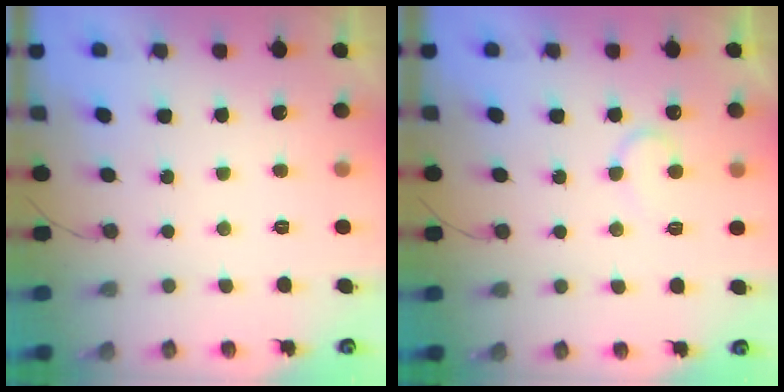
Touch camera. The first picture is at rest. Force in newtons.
{"total": 6.3, "press": 6.3, "slide": 0.5}